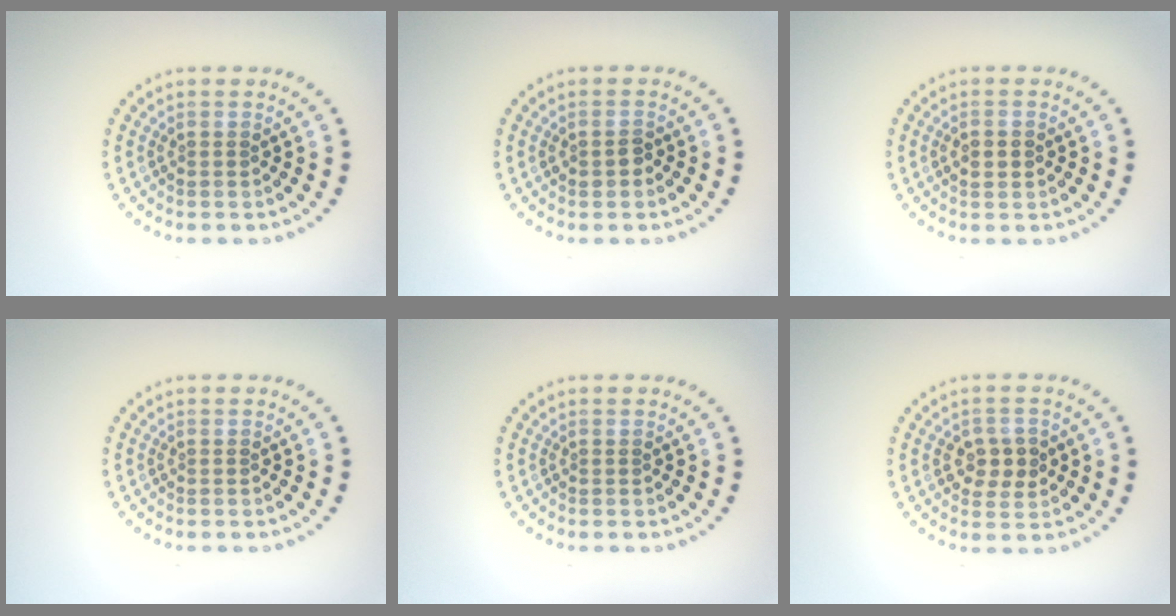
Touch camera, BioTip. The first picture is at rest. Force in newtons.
{"total": 1.1, "press": 1.1, "slide": 0.1}
{"total": 2.0, "press": 2.0, "slide": 0.0}
{"total": 0.0}
{"total": 0.0}
{"total": 2.8, "press": 2.8, "slide": 0.3}